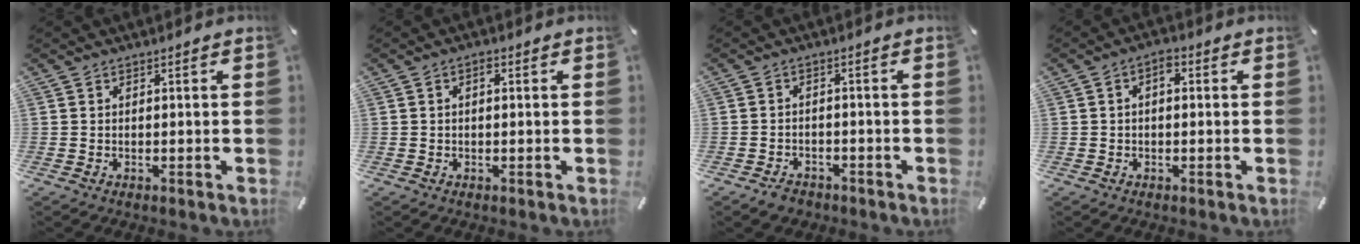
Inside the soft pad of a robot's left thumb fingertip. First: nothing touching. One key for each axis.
{"total": 1.3, "fx": 0.0, "fy": 0.7, "fz": 1.2, "tx": -0.023, "ty": 0.005, "tz": -0.001}
{"total": 2.7, "fx": -2.1, "fy": 1.5, "fz": 0.6, "tx": -0.009, "ty": 0.013, "tz": -0.043}
{"total": 2.7, "fx": 0.0, "fy": 1.5, "fz": 2.3, "tx": -0.046, "ty": 0.011, "tz": -0.003}